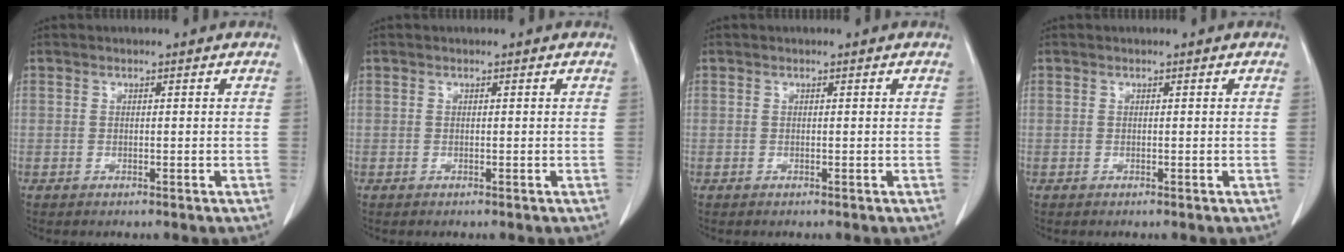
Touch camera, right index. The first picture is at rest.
{"total": 0.0}
{"total": 0.0}
{"total": 0.0}